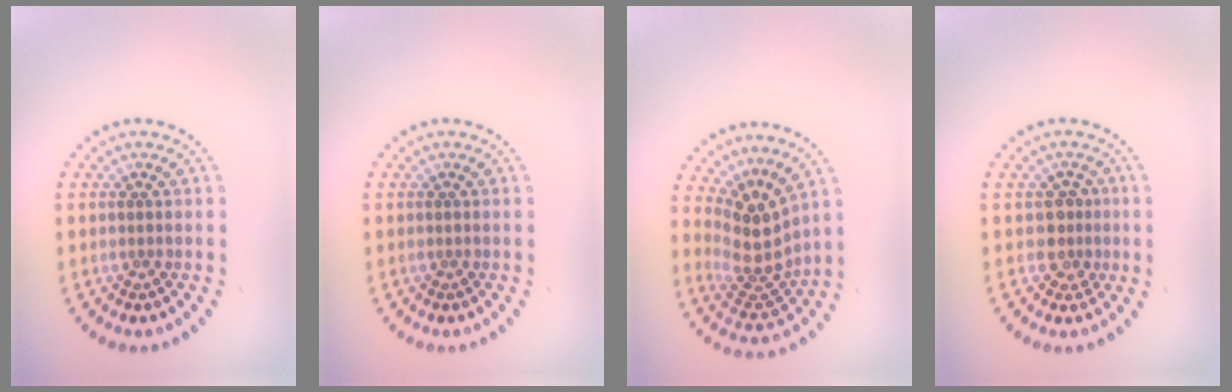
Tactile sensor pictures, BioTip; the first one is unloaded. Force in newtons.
{"total": 0.0}
{"total": 3.9, "press": 2.9, "slide": 2.5}
{"total": 2.0, "press": 1.6, "slide": 1.2}